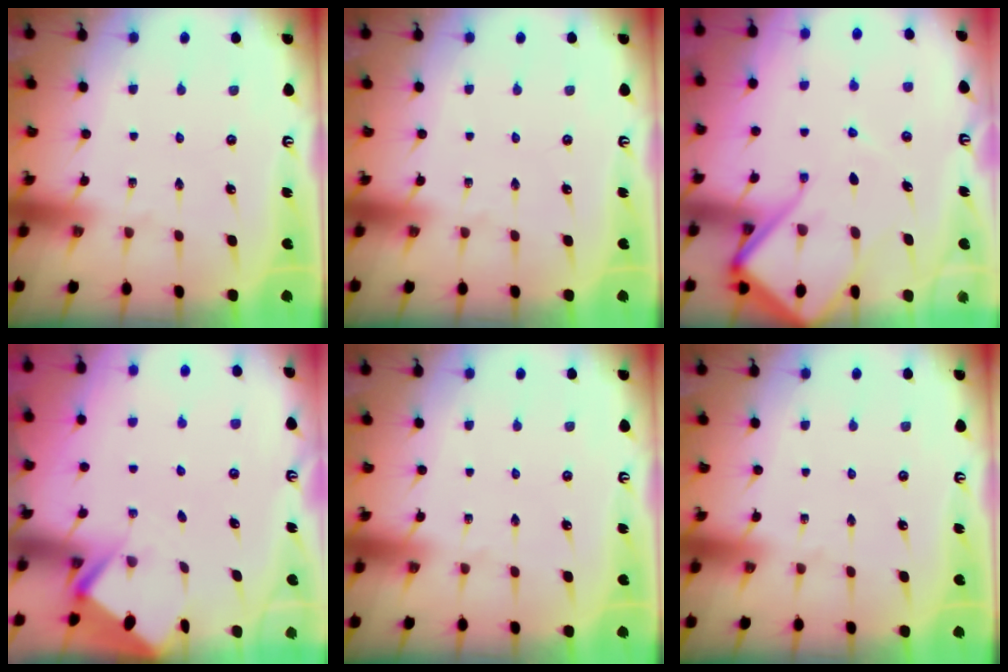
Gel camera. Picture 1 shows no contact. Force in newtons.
{"total": 0.0}
{"total": 12.0, "press": 11.9, "slide": 1.4}
{"total": 2.9, "press": 2.9, "slide": 0.1}
{"total": 0.0}
{"total": 0.0}